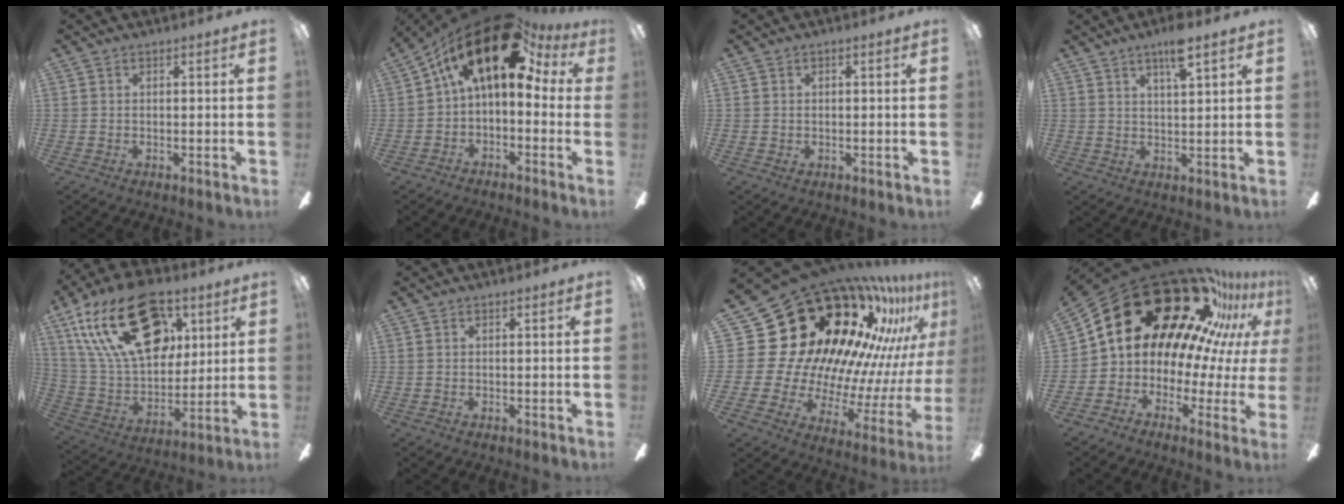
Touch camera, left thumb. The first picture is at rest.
{"total": 19.0, "force": [9.0, 8.6, 14.4], "torque": [-0.242, -0.042, 0.155]}
{"total": 0.5, "force": [0.0, 0.5, 0.1], "torque": [0.000, 0.003, -0.001]}
{"total": 6.7, "force": [4.7, 0.9, 4.7], "torque": [-0.077, -0.020, 0.074]}
{"total": 28.8, "force": [12.8, 17.2, 19.1], "torque": [-0.334, -0.055, 0.229]}
{"total": 0.0}
{"total": 34.2, "force": [19.3, 20.3, 19.6], "torque": [-0.266, -0.213, 0.419]}
{"total": 27.5, "force": [16.2, 15.3, 16.0], "torque": [-0.262, -0.126, 0.310]}